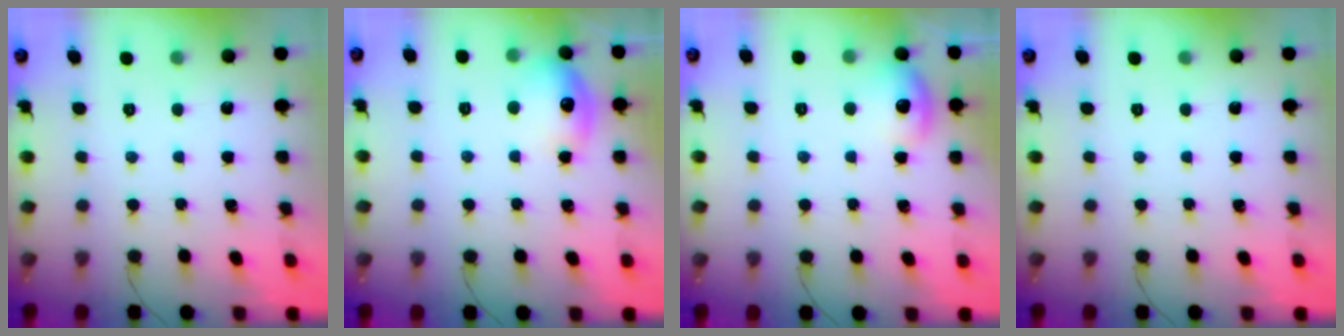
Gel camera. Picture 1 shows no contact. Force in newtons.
{"total": 11.8, "press": 11.7, "slide": 0.7}
{"total": 8.3, "press": 8.2, "slide": 1.4}
{"total": 0.0}